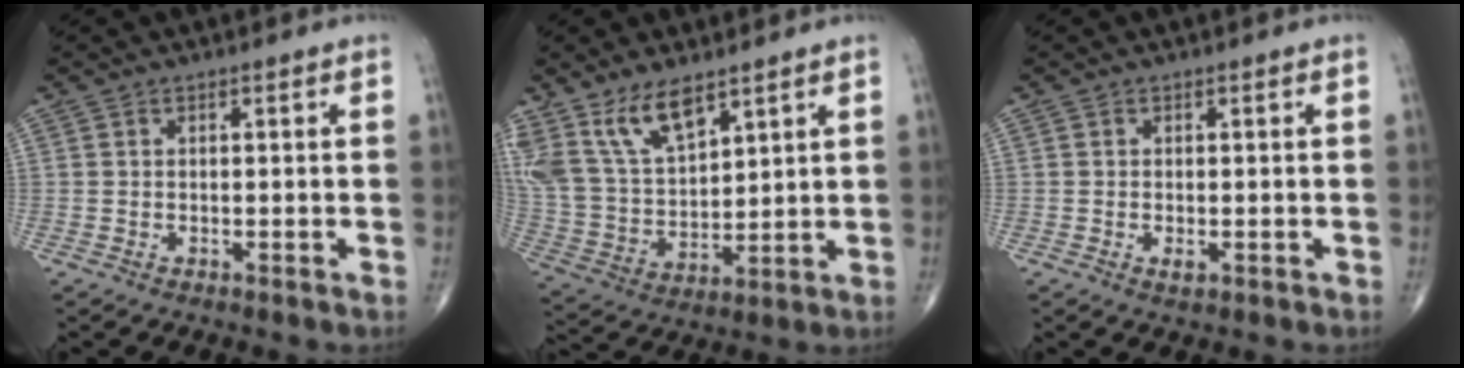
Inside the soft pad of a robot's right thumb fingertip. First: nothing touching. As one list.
[{"total": 13.6, "force": [8.9, 6.1, 8.3], "torque": [-0.147, -0.035, 0.193]}, {"total": 1.1, "force": [-0.3, 0.5, 1.0], "torque": [-0.017, -0.002, -0.004]}]